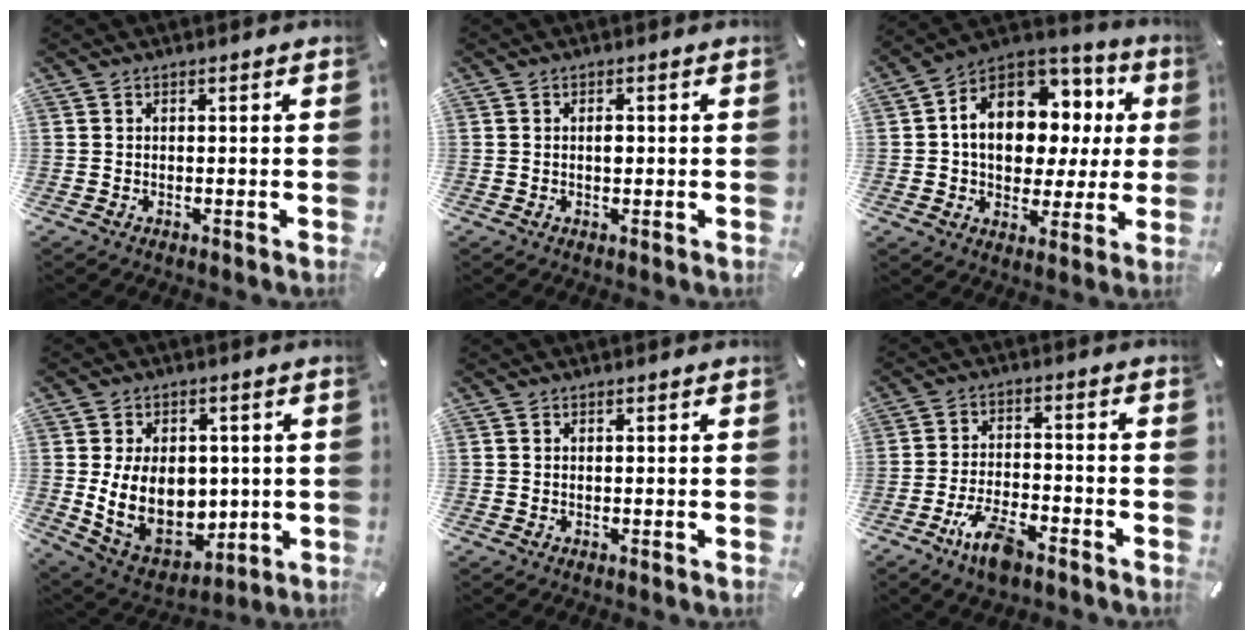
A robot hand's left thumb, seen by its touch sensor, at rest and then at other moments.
{"total": 1.6, "force": [0.0, 0.8, 1.3], "torque": [-0.027, 0.000, -0.001]}
{"total": 14.6, "force": [2.8, 10.8, 9.4], "torque": [-0.155, -0.019, 0.053]}
{"total": 16.3, "force": [0.1, 12.3, 10.6], "torque": [-0.198, -0.015, 0.011]}
{"total": 0.0}
{"total": 9.0, "force": [-5.9, 3.5, 5.7], "torque": [-0.122, 0.020, -0.110]}